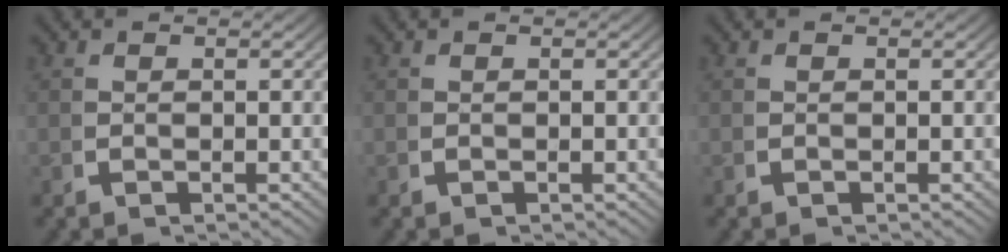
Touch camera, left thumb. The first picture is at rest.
{"total": 0.0}
{"total": 0.0}